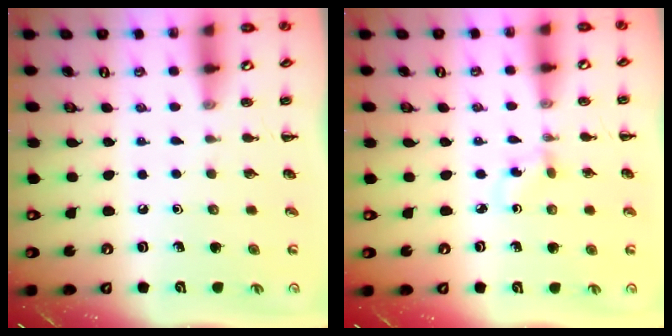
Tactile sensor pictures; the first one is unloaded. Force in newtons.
{"total": 1.7, "press": 1.5, "slide": 0.9}